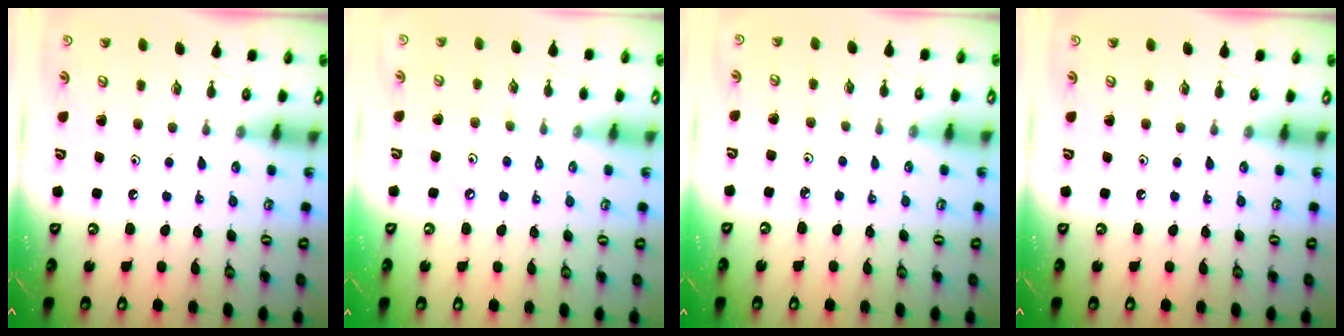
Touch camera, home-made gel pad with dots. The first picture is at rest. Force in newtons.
{"total": 2.8, "press": 2.7, "slide": 0.5}
{"total": 2.2, "press": 2.2, "slide": 0.3}
{"total": 0.0}